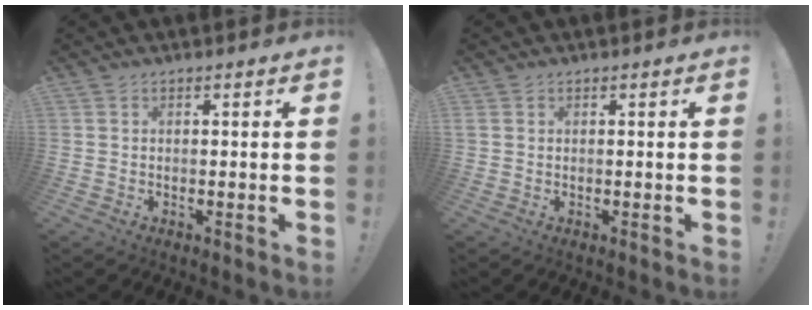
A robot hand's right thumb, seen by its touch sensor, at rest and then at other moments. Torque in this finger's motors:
{"motor_torque": [0.00, -0.13, 0.01, -0.01, 0.07]}